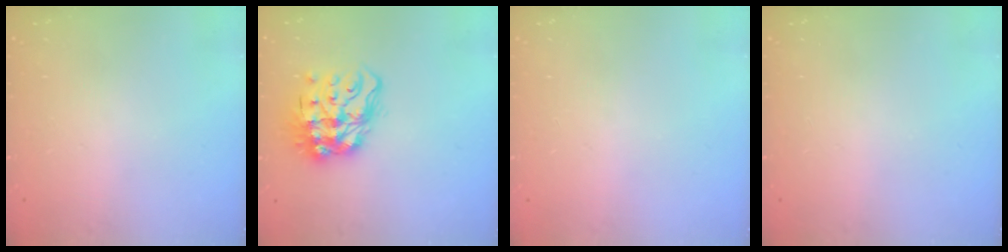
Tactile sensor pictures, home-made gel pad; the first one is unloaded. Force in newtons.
{"total": 14.6, "press": 14.5, "slide": 1.9}
{"total": 0.7, "press": 0.7, "slide": 0.2}
{"total": 0.0}